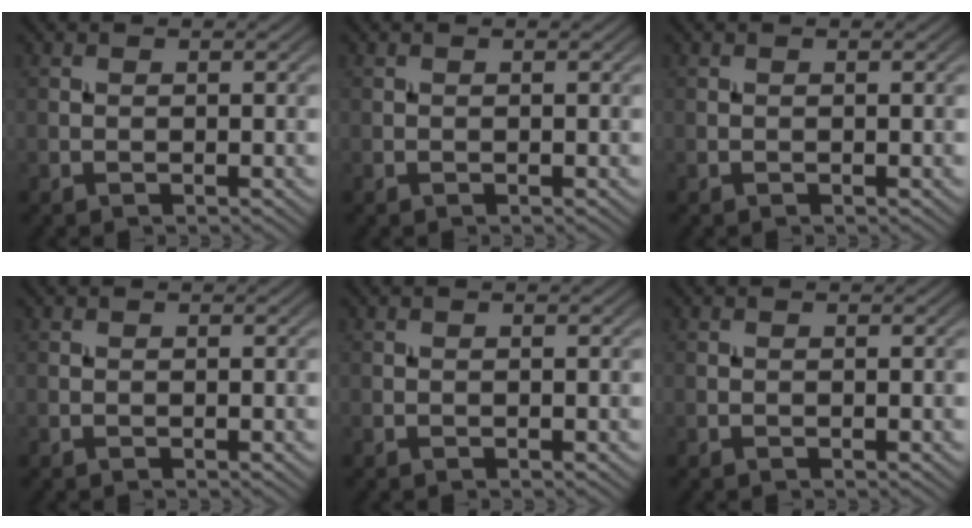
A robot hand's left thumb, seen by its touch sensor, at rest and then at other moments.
{"total": 0.0}
{"total": 0.0}
{"total": 0.0}
{"total": 0.0}
{"total": 0.0}